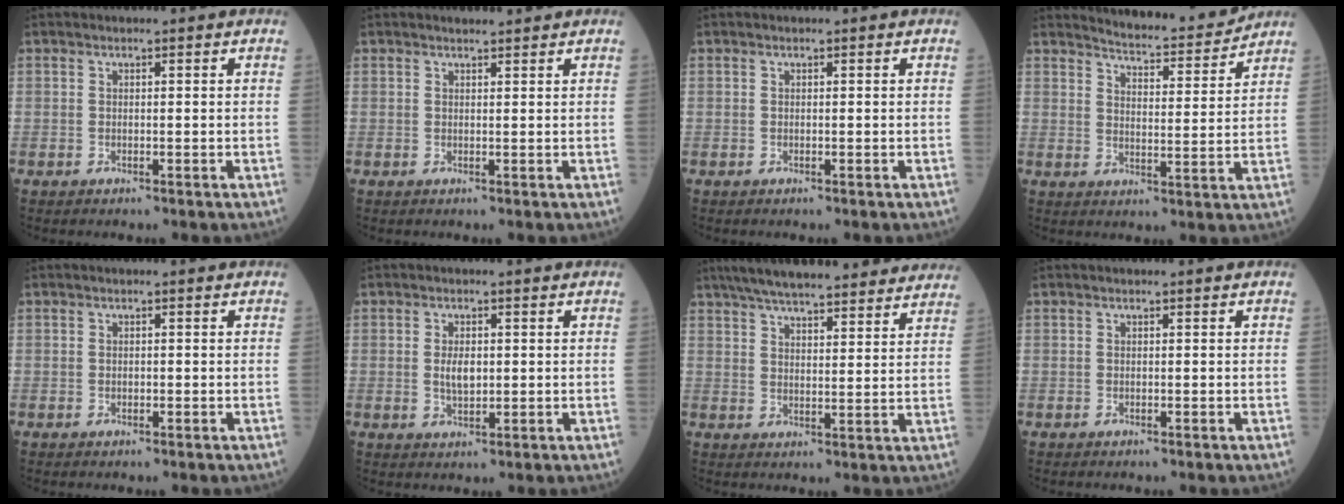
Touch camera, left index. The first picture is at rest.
{"total": 1.5, "force": [1.4, 0.2, 0.4], "torque": [-0.010, 0.006, 0.025]}
{"total": 0.0}
{"total": 9.0, "force": [8.9, 0.1, 1.4], "torque": [-0.029, -0.010, 0.126]}
{"total": 0.5, "force": [-0.2, 0.4, 0.3], "torque": [-0.005, 0.001, -0.004]}
{"total": 3.1, "force": [0.2, 1.4, 2.7], "torque": [-0.055, 0.000, 0.007]}
{"total": 23.0, "force": [20.1, 3.7, 10.5], "torque": [-0.161, 0.033, 0.267]}
{"total": 0.0}